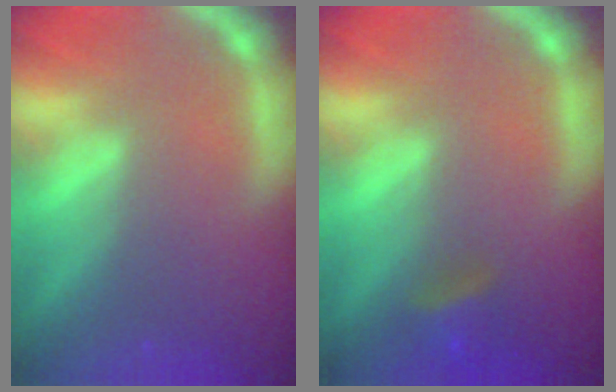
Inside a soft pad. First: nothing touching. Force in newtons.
{"total": 2.9}